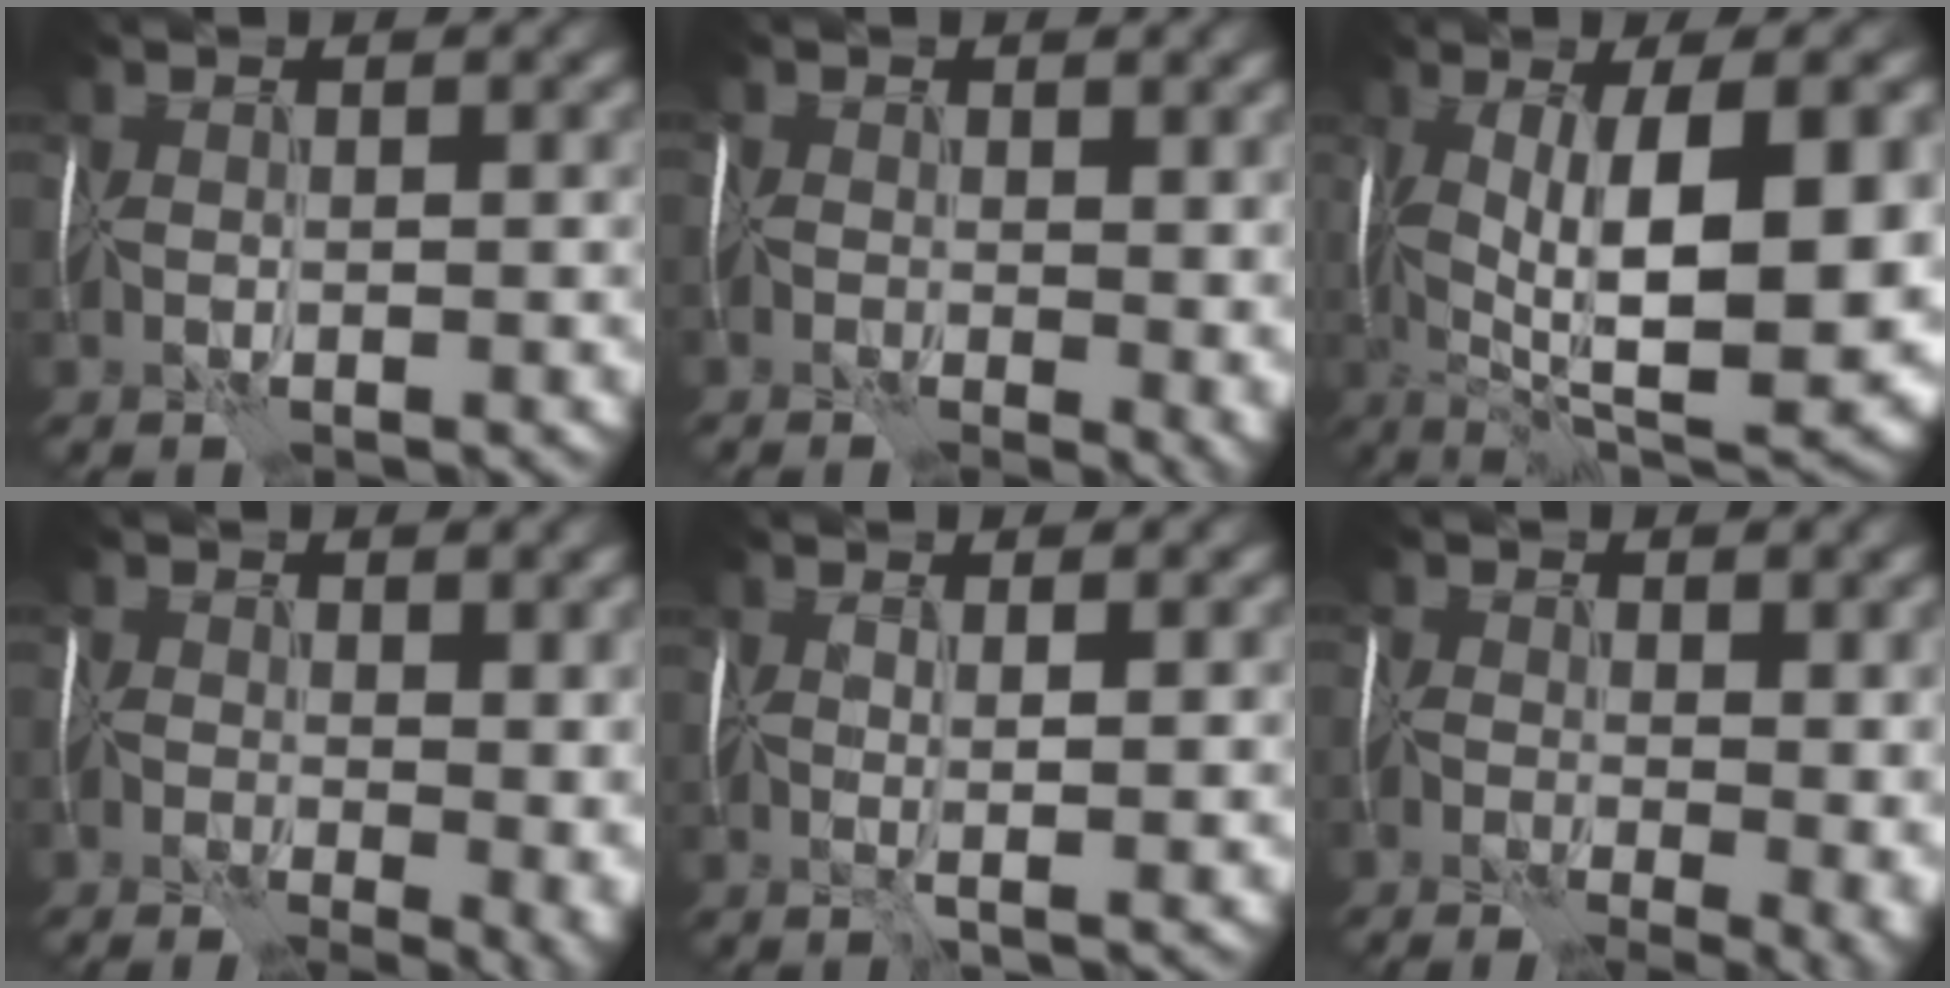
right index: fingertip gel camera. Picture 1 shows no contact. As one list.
[{"total": 6.6, "force": [-0.8, 3.5, 5.5], "torque": [-0.074, -0.003, 0.000]}, {"total": 15.2, "force": [-0.3, 5.5, 14.2], "torque": [-0.219, 0.004, 0.006]}, {"total": 10.5, "force": [-1.8, 5.9, 8.6], "torque": [-0.124, -0.003, -0.003]}, {"total": 1.9, "force": [0.5, 0.2, 1.8], "torque": [-0.033, 0.001, 0.008]}, {"total": 11.1, "force": [-2.8, 6.0, 8.9], "torque": [-0.130, -0.004, -0.022]}]